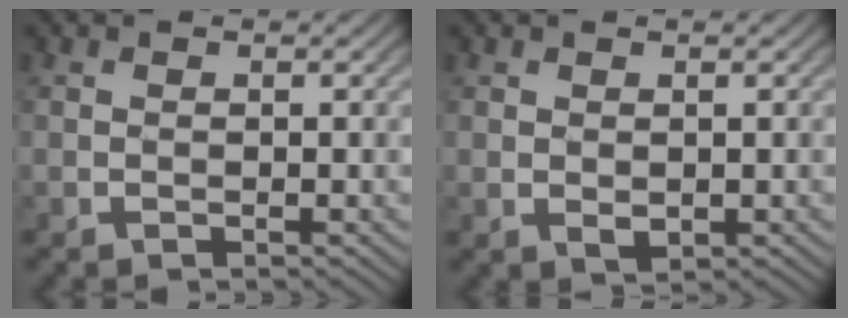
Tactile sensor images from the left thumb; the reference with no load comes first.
{"total": 1.4, "force": [0.5, 1.1, 0.8], "torque": [-0.029, -0.001, 0.008]}